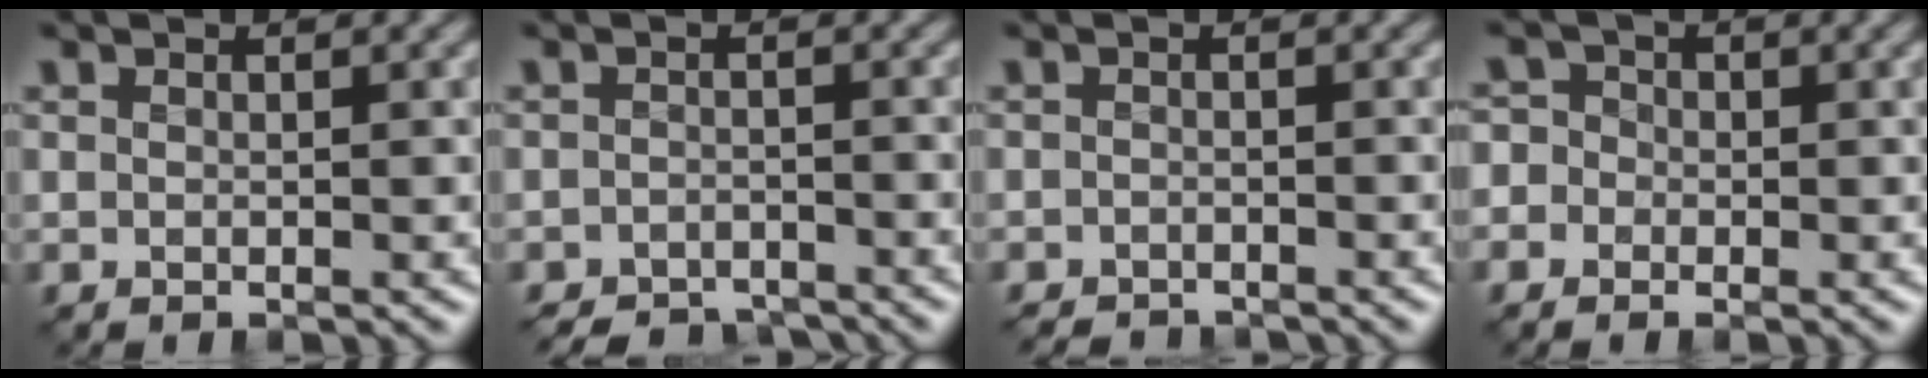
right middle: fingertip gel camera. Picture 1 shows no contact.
{"total": 3.1, "force": [-3.0, 0.8, 0.4], "torque": [0.001, -0.002, -0.054]}
{"total": 1.6, "force": [-1.6, 0.2, 0.0], "torque": [0.005, -0.002, -0.029]}
{"total": 3.9, "force": [-1.0, 3.7, 1.1], "torque": [-0.005, 0.021, -0.054]}